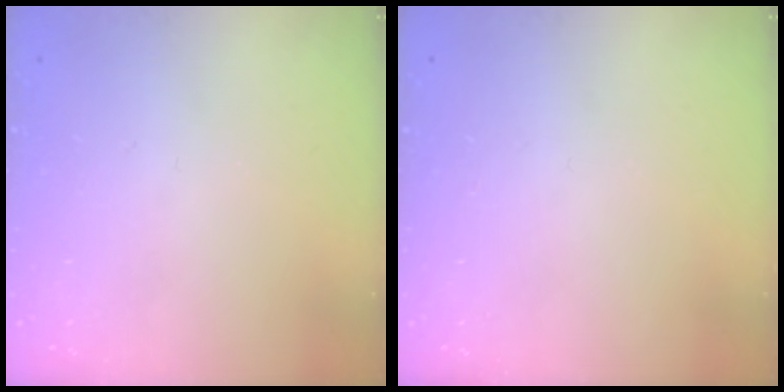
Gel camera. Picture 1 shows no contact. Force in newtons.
{"total": 0.0}